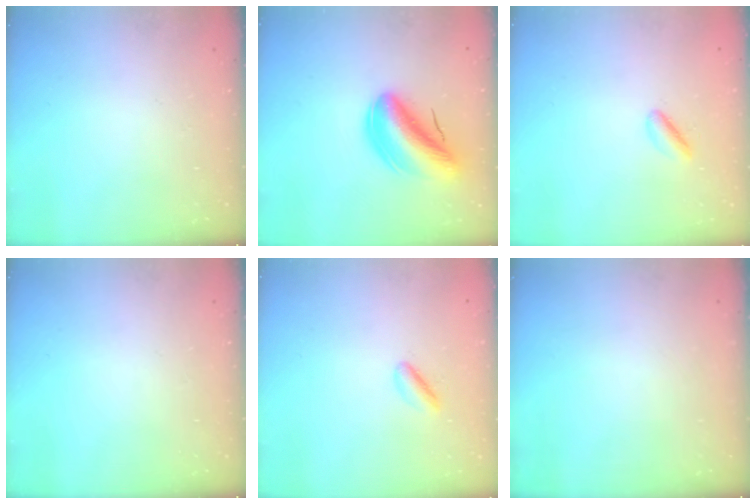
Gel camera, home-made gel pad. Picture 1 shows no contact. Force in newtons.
{"total": 14.1, "press": 13.6, "slide": 4.0}
{"total": 2.7, "press": 2.5, "slide": 1.0}
{"total": 0.0}
{"total": 2.7, "press": 2.5, "slide": 1.0}
{"total": 0.0}